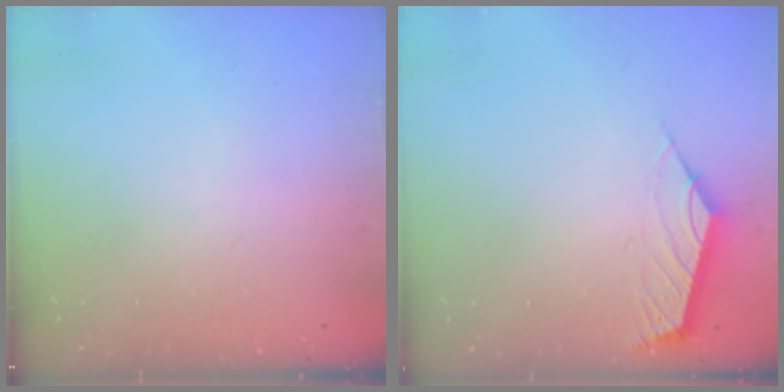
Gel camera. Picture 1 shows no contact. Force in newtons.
{"total": 2.6, "press": 2.5, "slide": 0.6}